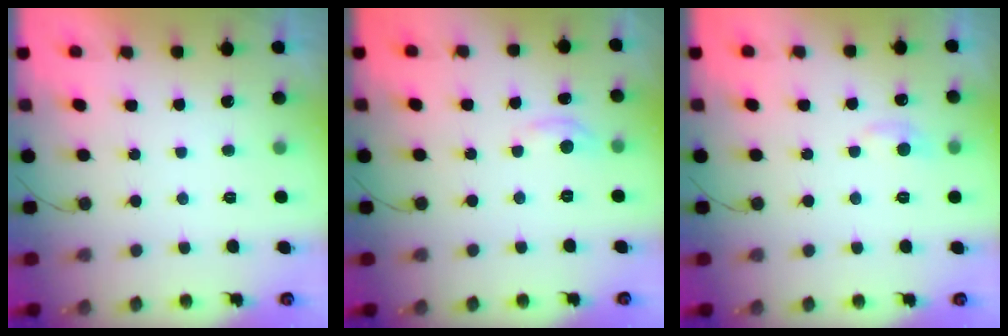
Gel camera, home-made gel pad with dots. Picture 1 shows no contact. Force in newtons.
{"total": 3.6, "press": 3.5, "slide": 0.5}
{"total": 5.5, "press": 5.5, "slide": 0.7}